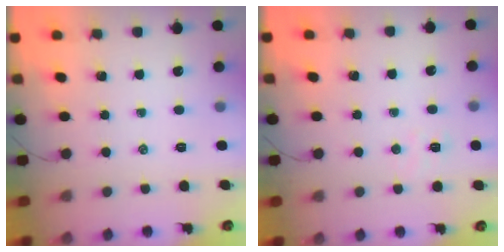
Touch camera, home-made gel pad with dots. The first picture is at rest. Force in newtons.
{"total": 4.8, "press": 4.7, "slide": 1.2}